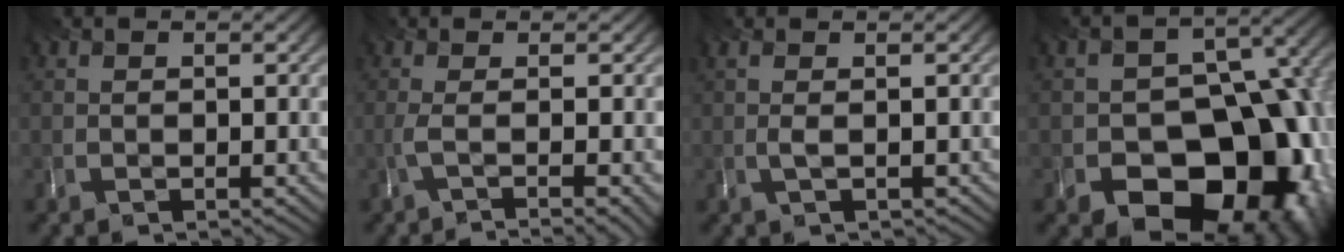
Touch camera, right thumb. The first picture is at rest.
{"total": 4.9, "force": [-1.7, 1.1, 4.5], "torque": [-0.060, -0.010, -0.030]}
{"total": 0.7, "force": [0.2, 0.3, 0.6], "torque": [-0.013, 0.003, 0.001]}
{"total": 16.5, "force": [-7.4, 11.6, 9.1], "torque": [-0.096, -0.012, -0.106]}